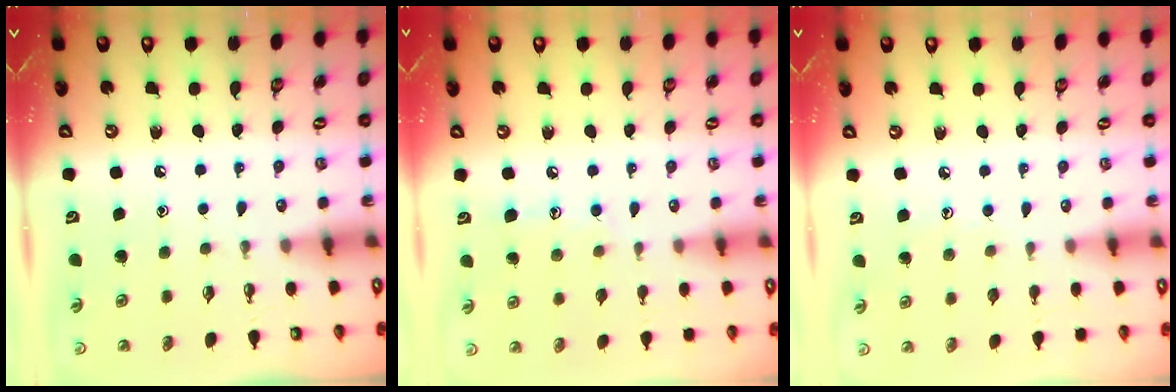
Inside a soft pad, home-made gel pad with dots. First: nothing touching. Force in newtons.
{"total": 8.9, "press": 8.9, "slide": 0.5}
{"total": 3.9, "press": 3.8, "slide": 0.4}